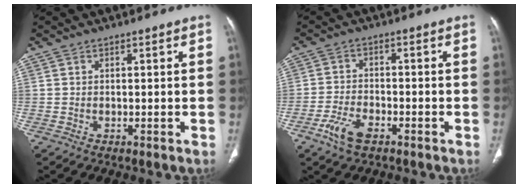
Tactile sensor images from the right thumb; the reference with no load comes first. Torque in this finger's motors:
{"motor_torque": [-0.03, 0.20, 0.42, -0.22, -0.01]}